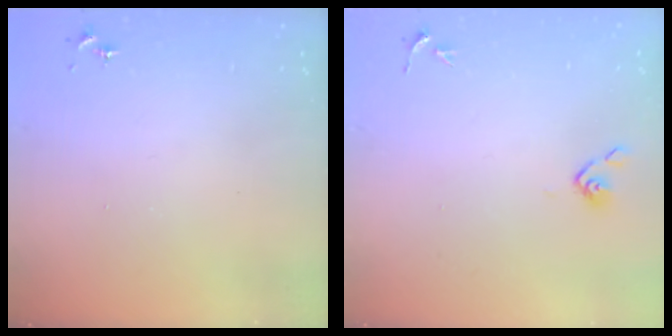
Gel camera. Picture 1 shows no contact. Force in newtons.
{"total": 3.9, "press": 3.8, "slide": 0.8}